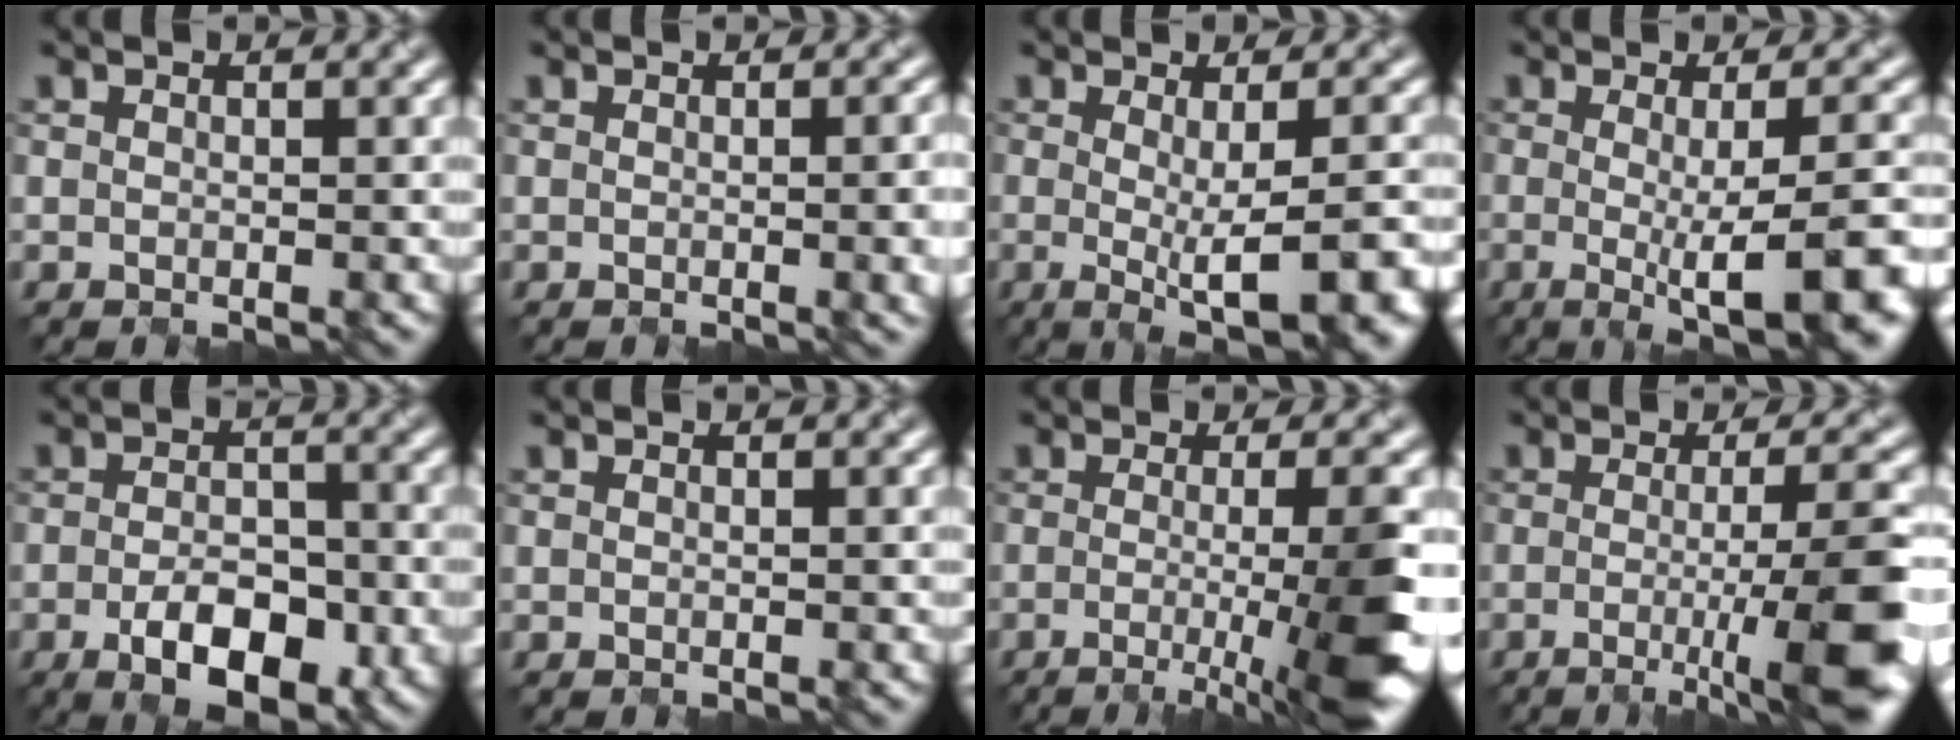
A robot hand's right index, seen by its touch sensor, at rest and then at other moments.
{"total": 4.0, "force": [-0.3, 1.6, 3.6], "torque": [-0.030, -0.003, 0.003]}
{"total": 7.4, "force": [-1.5, 2.0, 7.0], "torque": [-0.080, -0.014, -0.017]}
{"total": 9.0, "force": [-1.9, 2.1, 8.5], "torque": [-0.095, -0.014, -0.022]}
{"total": 6.3, "force": [-2.6, 3.2, 4.8], "torque": [-0.081, -0.009, -0.042]}
{"total": 0.0}
{"total": 9.0, "force": [-2.0, 1.9, 8.5], "torque": [-0.105, -0.021, -0.025]}
{"total": 8.8, "force": [-1.8, 1.8, 8.4], "torque": [-0.108, -0.014, -0.030]}